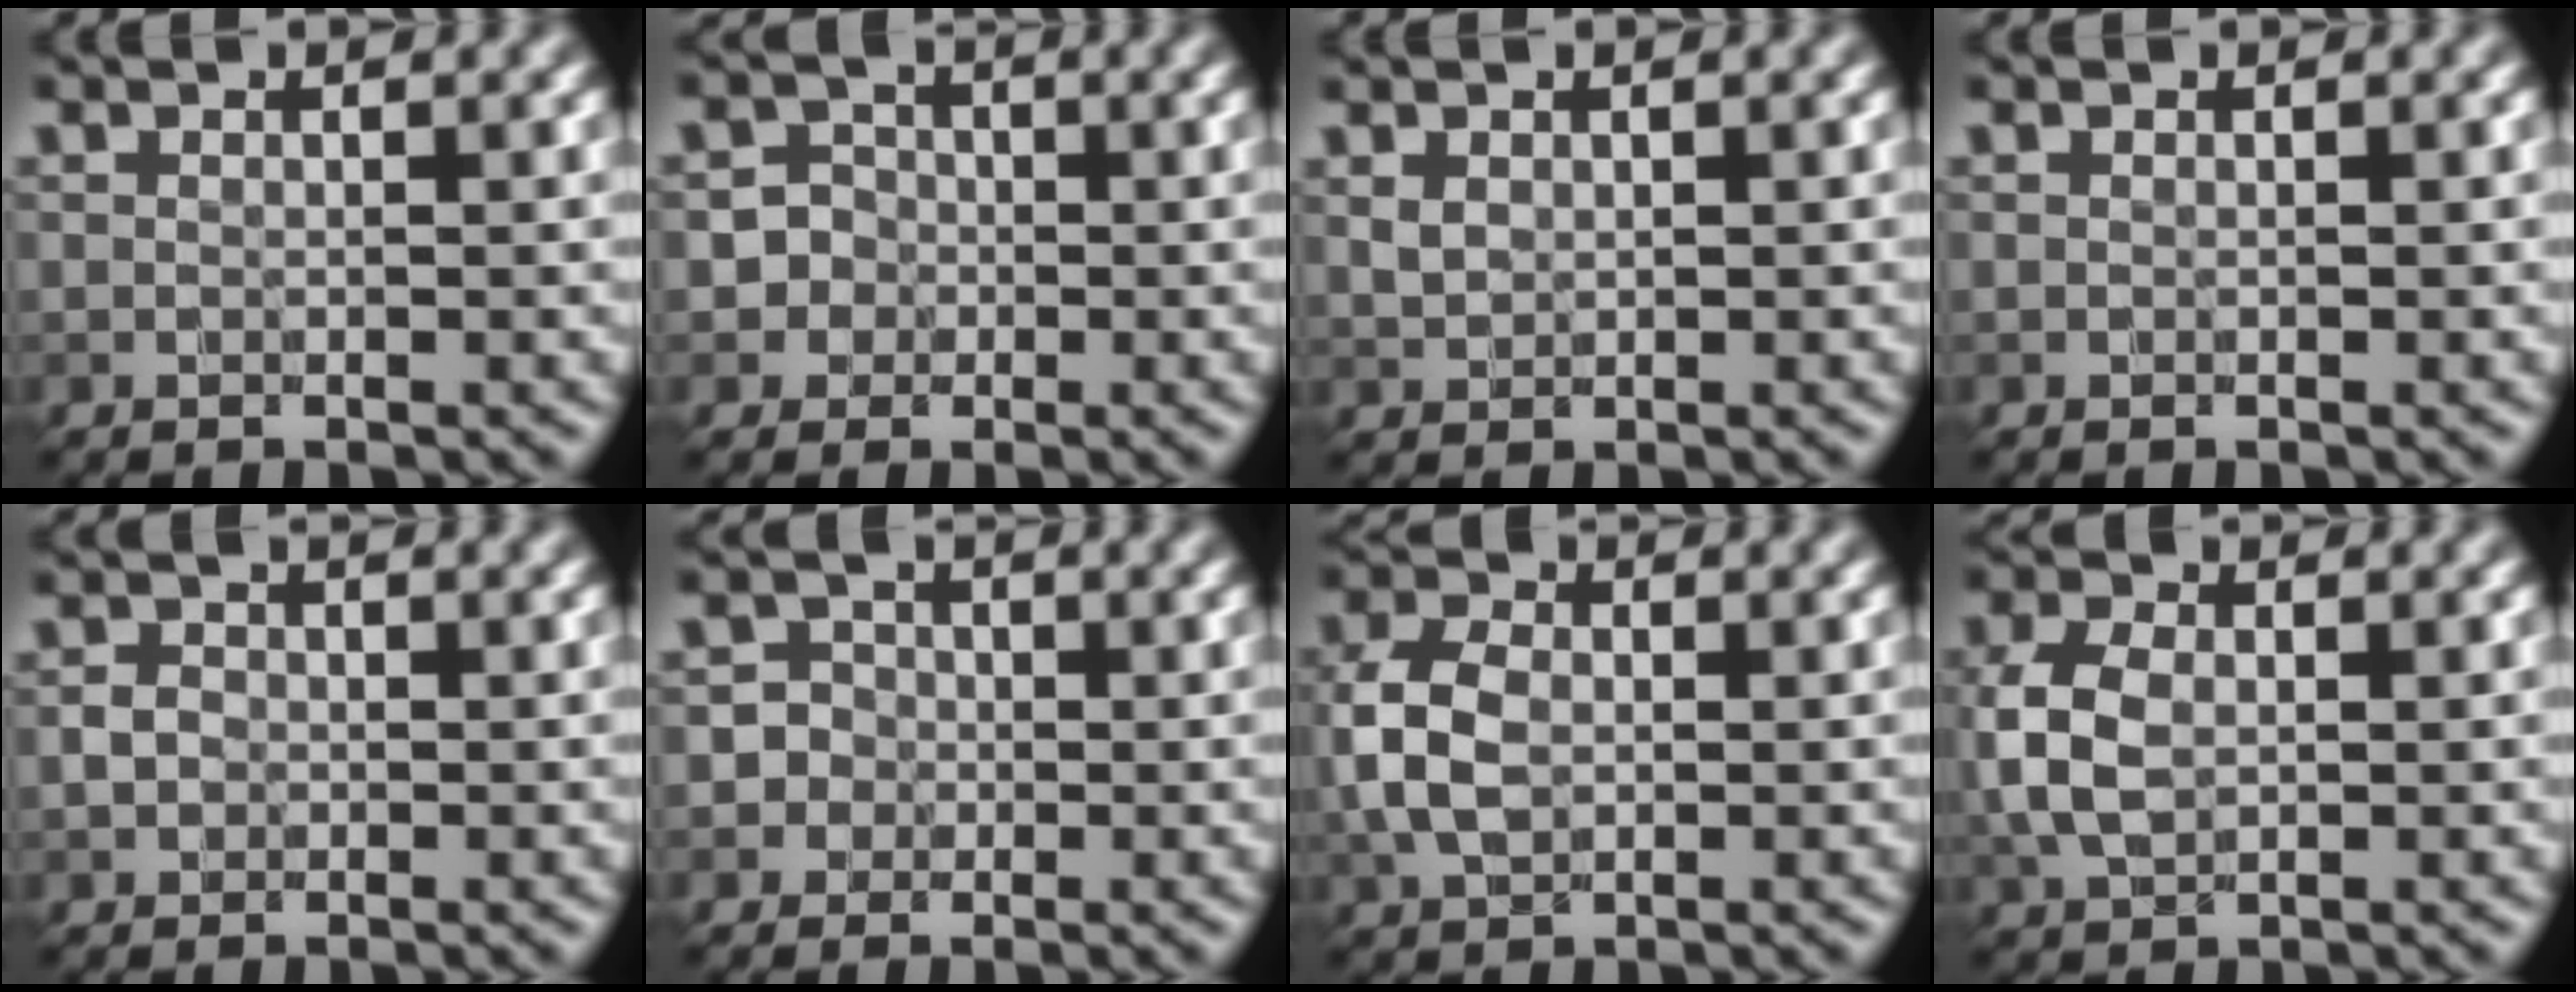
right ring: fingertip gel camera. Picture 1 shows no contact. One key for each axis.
{"total": 3.3, "fx": -0.9, "fy": 3.2, "fz": 0.1, "tx": 0.030, "ty": 0.009, "tz": -0.033}
{"total": 0.9, "fx": 0.5, "fy": 0.6, "fz": 0.5, "tx": -0.010, "ty": 0.000, "tz": 0.012}
{"total": 0.0}
{"total": 1.0, "fx": -0.3, "fy": 0.9, "fz": 0.3, "tx": -0.003, "ty": -0.001, "tz": -0.008}
{"total": 3.2, "fx": -0.7, "fy": 3.1, "fz": 0.3, "tx": 0.031, "ty": 0.013, "tz": -0.033}
{"total": 4.4, "fx": -0.2, "fy": 3.1, "fz": 3.2, "tx": -0.079, "ty": 0.003, "tz": -0.010}
{"total": 4.1, "fx": 0.0, "fy": 2.8, "fz": 2.9, "tx": -0.076, "ty": 0.001, "tz": -0.002}